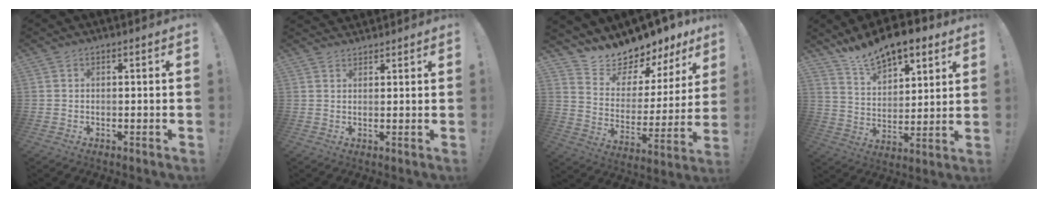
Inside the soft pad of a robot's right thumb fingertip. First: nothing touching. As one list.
[{"total": 2.5, "force": [2.3, 0.8, 0.1], "torque": [0.013, -0.017, 0.042]}, {"total": 11.1, "force": [10.7, 2.8, 1.2], "torque": [-0.032, -0.112, 0.186]}, {"total": 13.3, "force": [10.8, 5.3, 5.6], "torque": [-0.096, -0.077, 0.195]}]